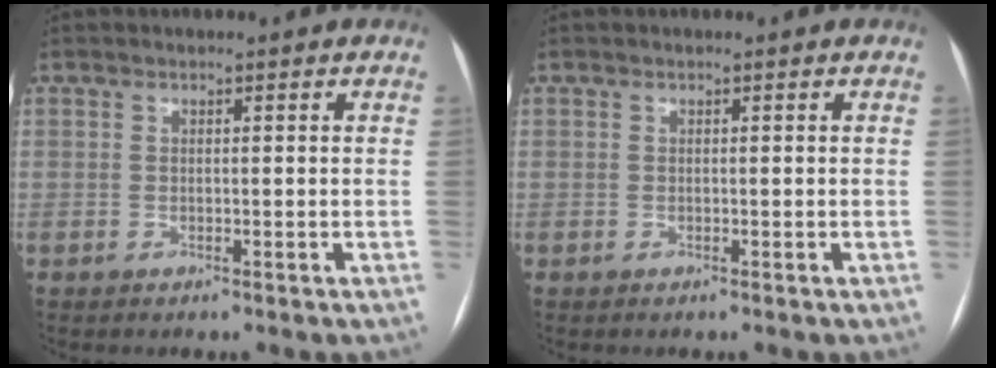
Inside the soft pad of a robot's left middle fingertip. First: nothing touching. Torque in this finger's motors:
{"motor_torque": [0.13, -0.14, 0.00, 0.00]}